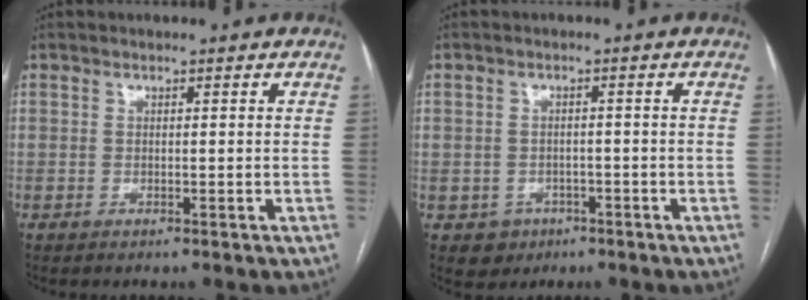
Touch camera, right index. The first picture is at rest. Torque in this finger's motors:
{"motor_torque": [-0.48, 0.19, -1.06, -0.21]}